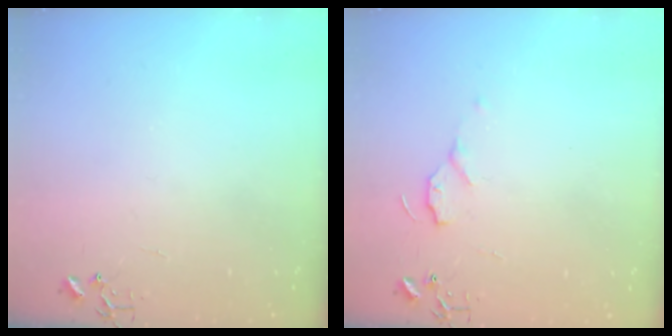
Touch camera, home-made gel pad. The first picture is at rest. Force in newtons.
{"total": 7.0, "press": 6.9, "slide": 0.8}